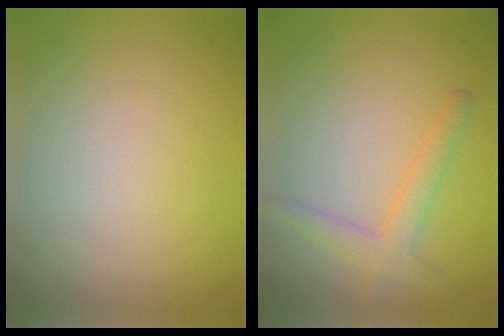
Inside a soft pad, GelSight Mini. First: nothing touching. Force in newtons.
{"total": 2.5, "press": 2.5, "slide": 0.1}